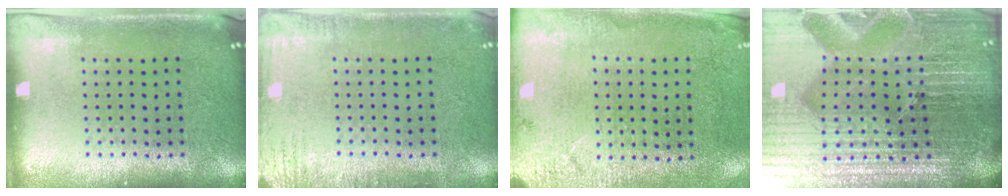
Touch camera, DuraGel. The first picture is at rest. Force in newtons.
{"total": 2.3, "press": 2.2, "slide": 0.4}
{"total": 2.6, "press": 2.4, "slide": 0.9}
{"total": 7.2, "press": 6.2, "slide": 3.5}